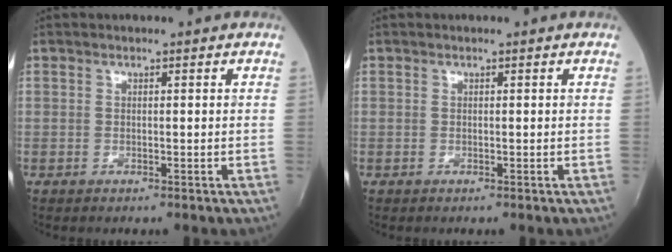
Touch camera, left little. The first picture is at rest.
{"total": 0.0}